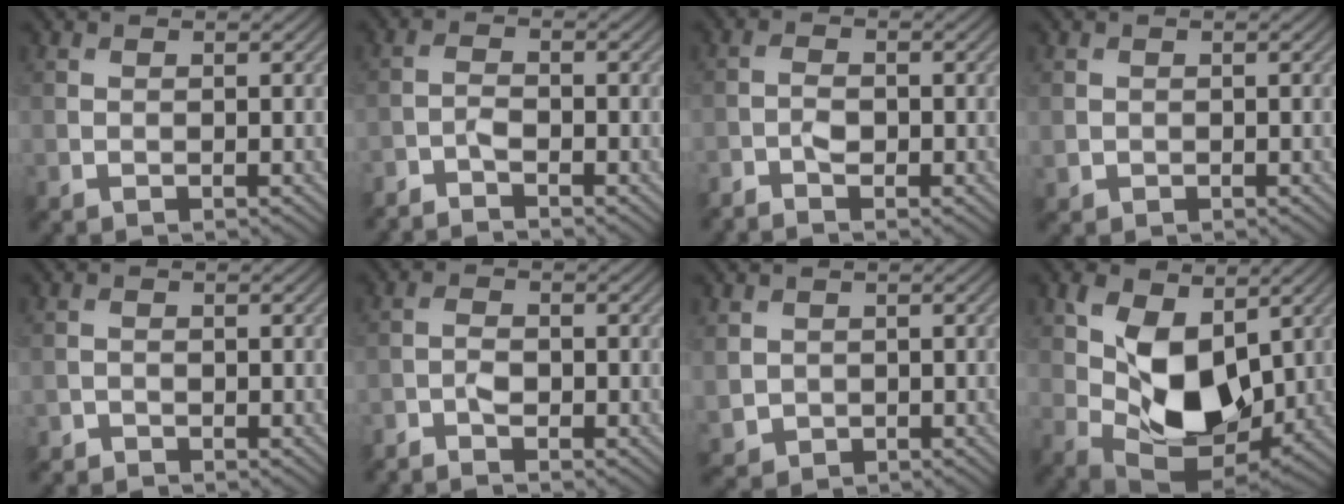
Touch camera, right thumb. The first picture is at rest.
{"total": 2.8, "force": [-2.6, 0.3, 1.1], "torque": [-0.026, -0.004, -0.058]}
{"total": 2.4, "force": [-1.6, 0.8, 1.5], "torque": [-0.034, 0.000, -0.038]}
{"total": 1.0, "force": [0.0, 1.0, 0.1], "torque": [-0.004, -0.007, -0.001]}
{"total": 1.1, "force": [-1.1, 0.4, 0.0], "torque": [0.000, -0.001, -0.024]}
{"total": 2.3, "force": [-1.8, 0.6, 1.3], "torque": [-0.030, 0.000, -0.041]}
{"total": 2.3, "force": [0.4, 2.1, 0.8], "torque": [-0.033, -0.009, 0.011]}
{"total": 11.3, "force": [2.1, 6.8, 8.7], "torque": [-0.170, -0.008, 0.039]}